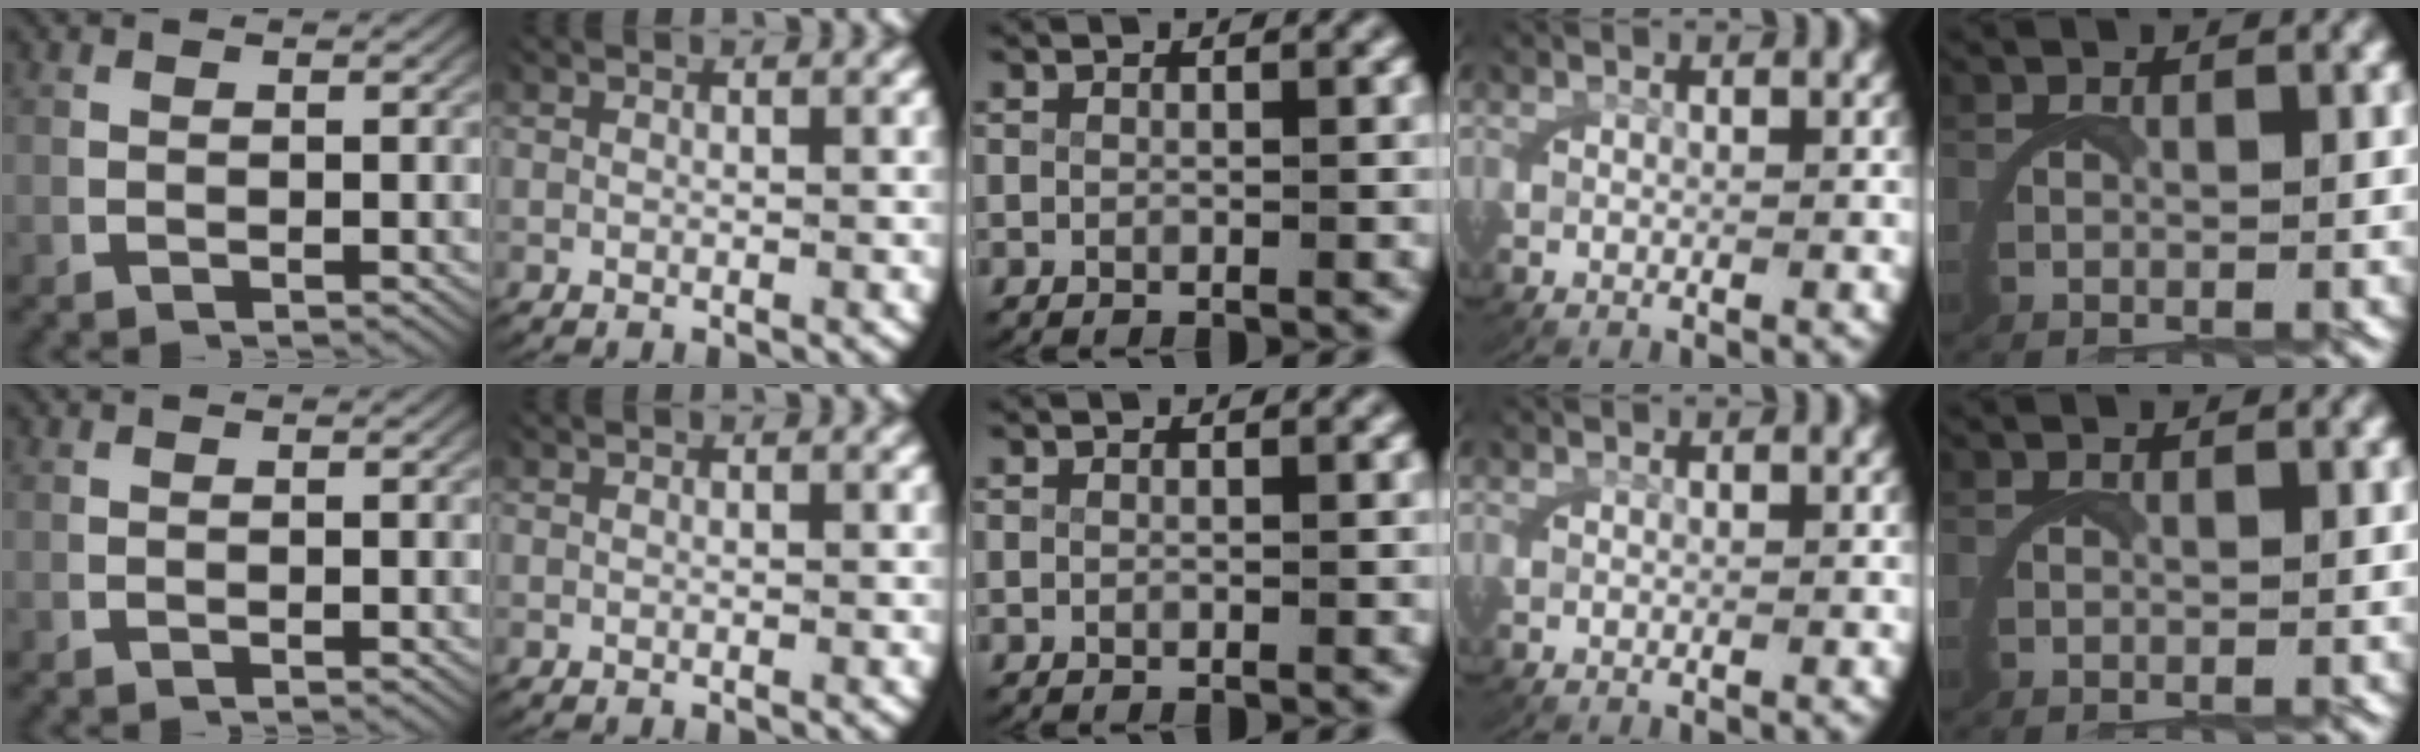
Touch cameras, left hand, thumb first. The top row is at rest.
{}